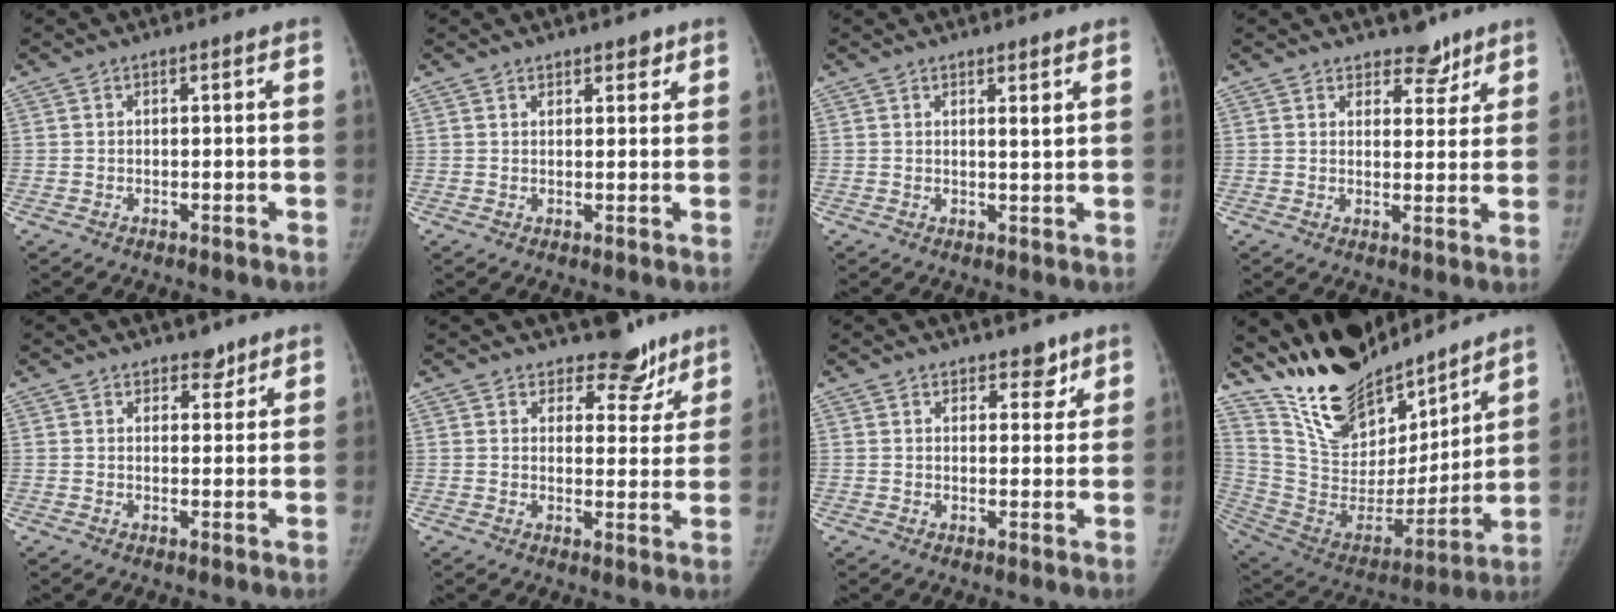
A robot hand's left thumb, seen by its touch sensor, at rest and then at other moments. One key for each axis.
{"total": 2.4, "fx": 1.9, "fy": 1.2, "fz": 1.0, "tx": 0.006, "ty": -0.009, "tz": 0.022}
{"total": 1.9, "fx": 1.1, "fy": 0.0, "fz": 1.5, "tx": -0.024, "ty": -0.011, "tz": 0.019}
{"total": 5.0, "fx": 3.9, "fy": 2.8, "fz": 1.4, "tx": 0.016, "ty": -0.025, "tz": 0.056}
{"total": 3.0, "fx": 2.4, "fy": 1.7, "fz": 0.9, "tx": 0.010, "ty": -0.014, "tz": 0.032}
{"total": 7.9, "fx": 6.4, "fy": 4.1, "fz": 2.1, "tx": 0.011, "ty": -0.044, "tz": 0.081}
{"total": 4.0, "fx": 2.9, "fy": 2.1, "fz": 1.7, "tx": 0.007, "ty": -0.017, "tz": 0.041}
{"total": 24.9, "fx": 20.8, "fy": 9.7, "fz": 9.6, "tx": -0.133, "ty": -0.112, "tz": 0.365}